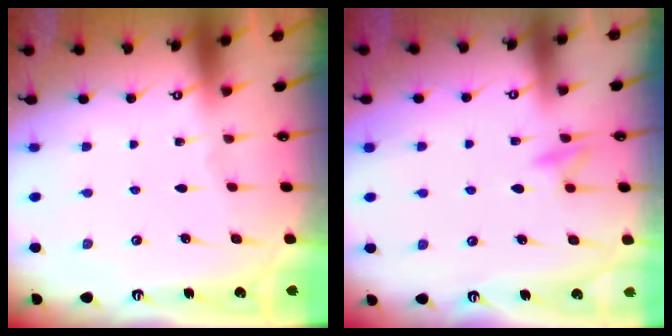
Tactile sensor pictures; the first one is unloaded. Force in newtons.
{"total": 9.0, "press": 8.9, "slide": 1.0}